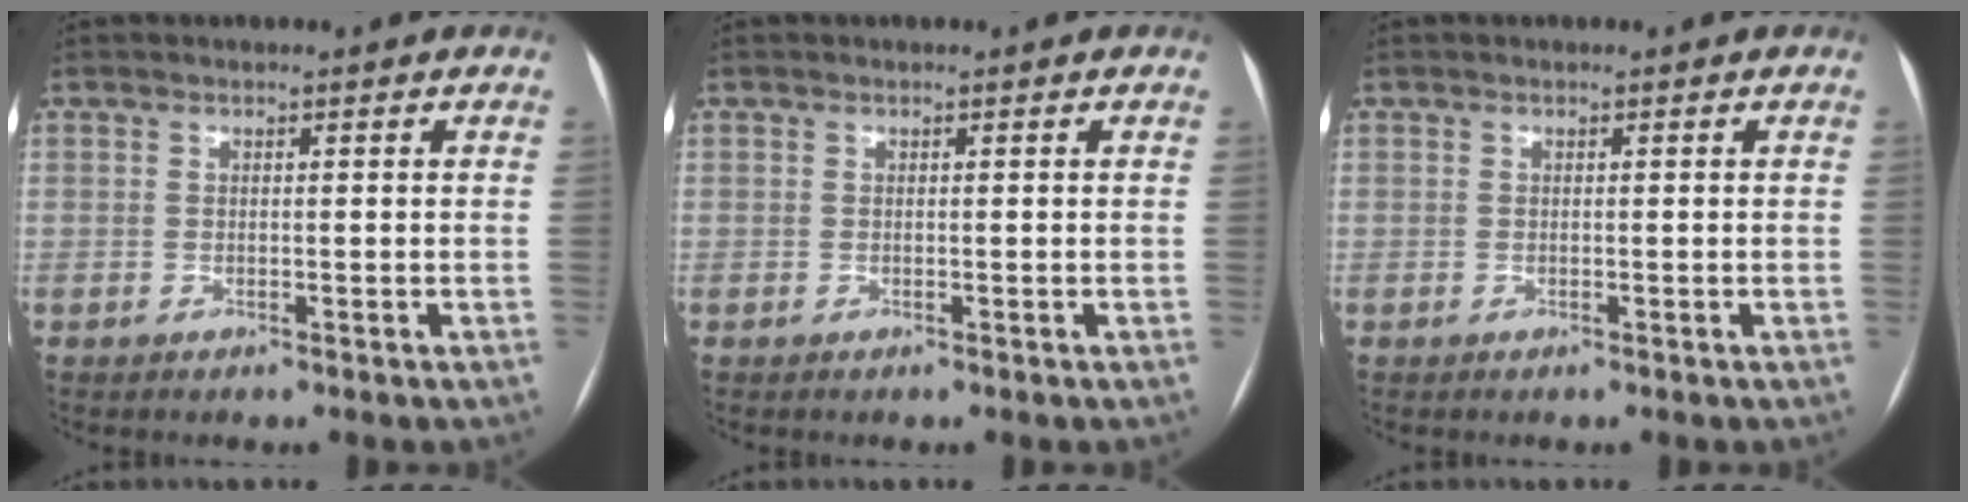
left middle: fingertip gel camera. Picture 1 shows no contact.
{"total": 0.0}
{"total": 0.0}